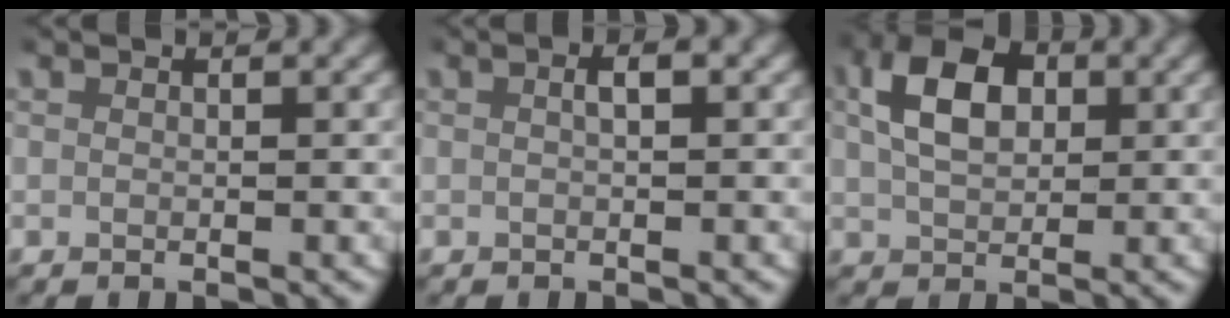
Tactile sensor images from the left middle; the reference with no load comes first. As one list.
[{"total": 1.2, "force": [0.2, 0.3, 1.1], "torque": [-0.016, 0.006, 0.004]}, {"total": 6.1, "force": [1.7, 3.7, 4.5], "torque": [-0.078, 0.005, 0.030]}]